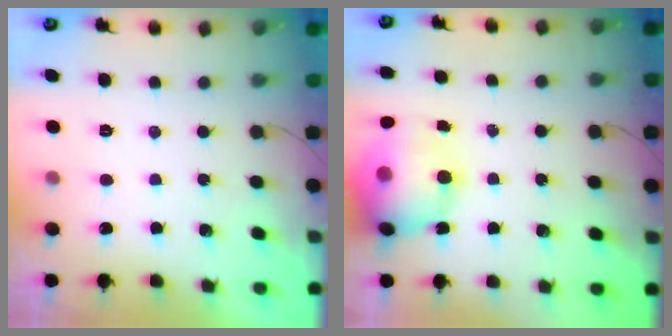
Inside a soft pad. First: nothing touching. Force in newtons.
{"total": 14.5, "press": 14.1, "slide": 3.3}